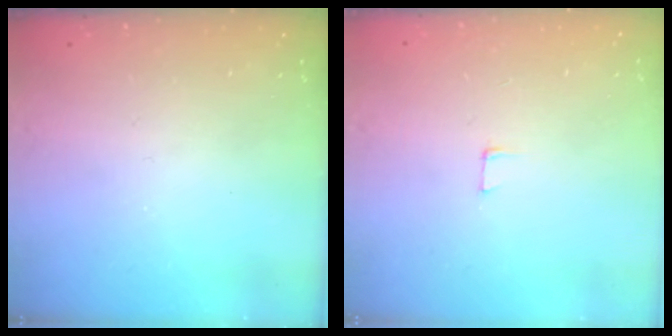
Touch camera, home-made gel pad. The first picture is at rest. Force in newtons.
{"total": 5.0, "press": 4.9, "slide": 0.4}